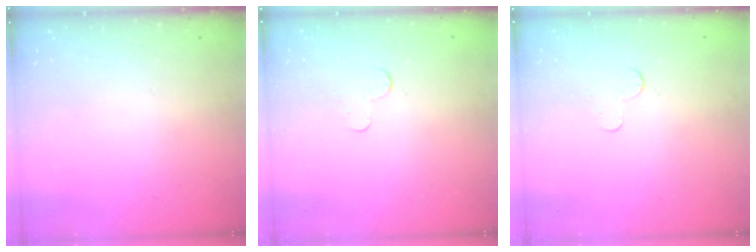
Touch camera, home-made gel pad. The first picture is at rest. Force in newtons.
{"total": 2.3, "press": 2.3, "slide": 0.2}
{"total": 2.3, "press": 2.3, "slide": 0.2}